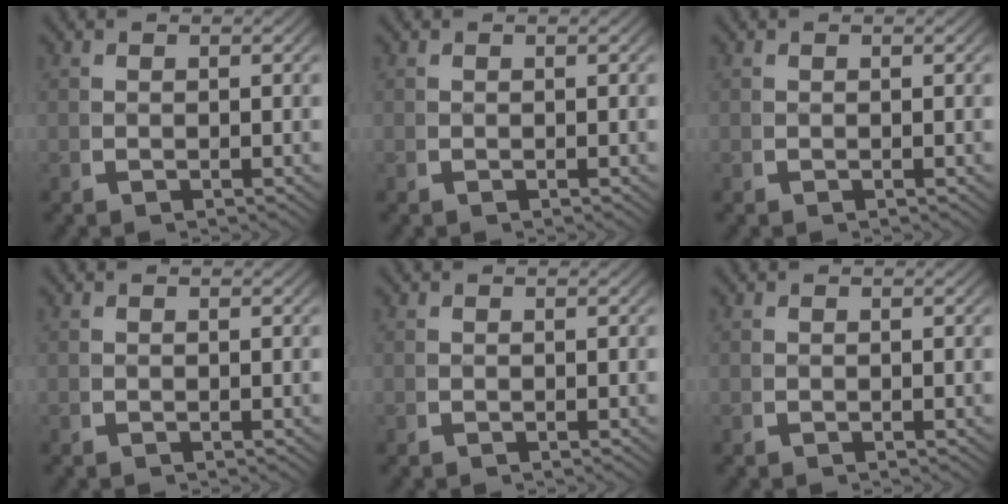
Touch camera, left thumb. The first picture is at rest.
{"total": 0.0}
{"total": 0.0}
{"total": 0.0}
{"total": 0.0}
{"total": 0.0}